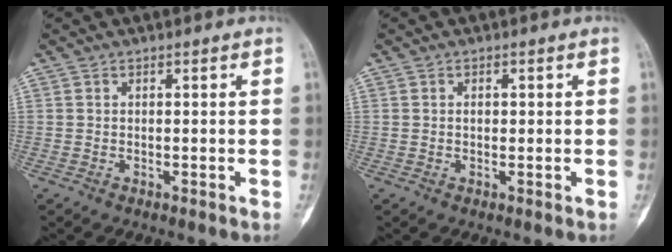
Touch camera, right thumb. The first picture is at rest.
{"total": 1.5, "force": [0.3, 0.8, 1.3], "torque": [-0.022, 0.000, 0.004]}